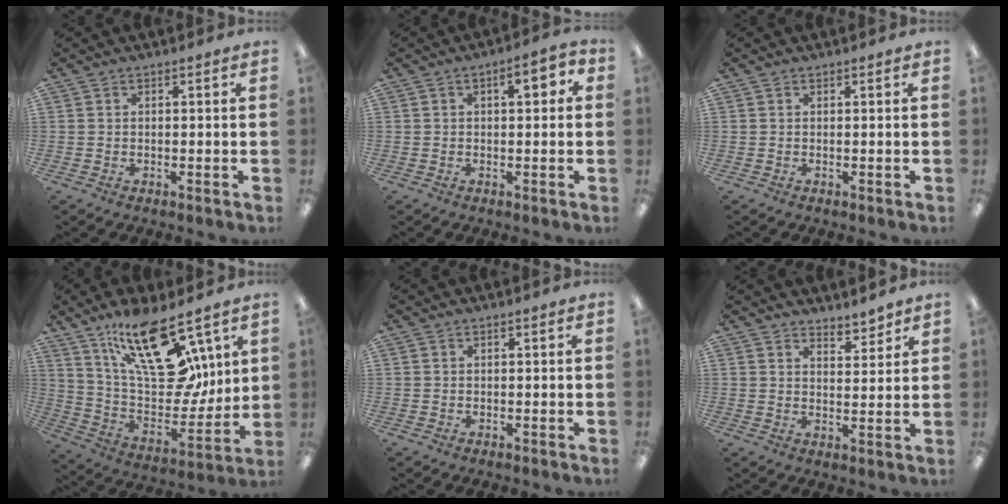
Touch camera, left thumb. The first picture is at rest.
{"total": 5.8, "force": [1.2, 2.7, 5.0], "torque": [-0.065, 0.003, 0.012]}
{"total": 0.0}
{"total": 24.4, "force": [14.3, 10.7, 16.7], "torque": [-0.292, -0.083, 0.243]}
{"total": 0.0}
{"total": 4.2, "force": [4.0, 1.0, 0.6], "torque": [0.006, -0.030, 0.071]}